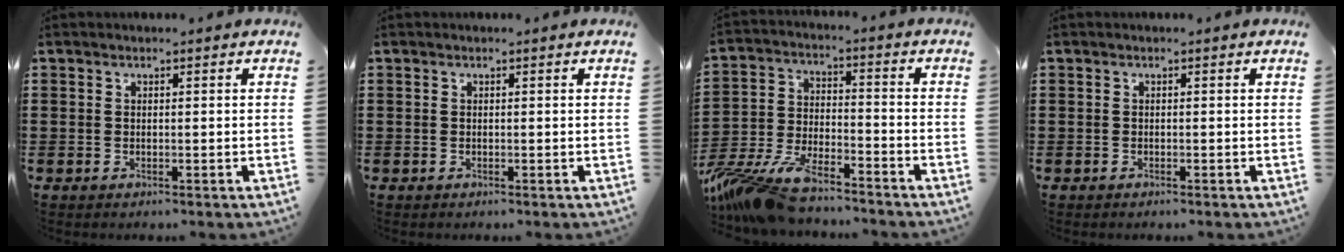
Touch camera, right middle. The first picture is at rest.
{"total": 0.0}
{"total": 10.0, "force": [-8.8, 2.1, 4.5], "torque": [-0.109, 0.005, -0.176]}
{"total": 0.0}